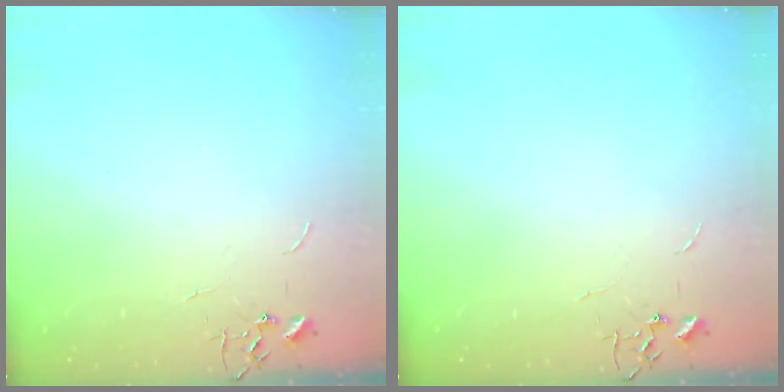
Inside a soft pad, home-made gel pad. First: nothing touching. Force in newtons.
{"total": 0.0}